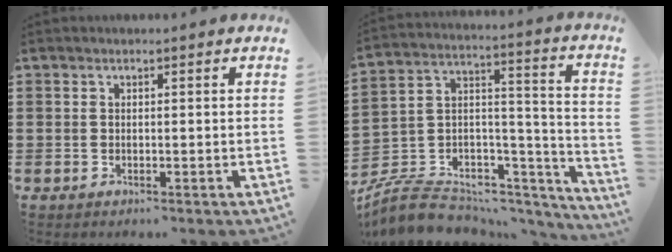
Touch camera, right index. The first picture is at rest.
{"total": 6.8, "force": [-5.5, 3.7, 1.7], "torque": [-0.046, -0.003, -0.102]}